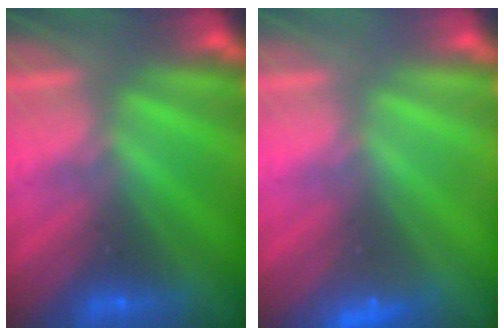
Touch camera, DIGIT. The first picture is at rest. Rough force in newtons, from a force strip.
{"total": 2.3}